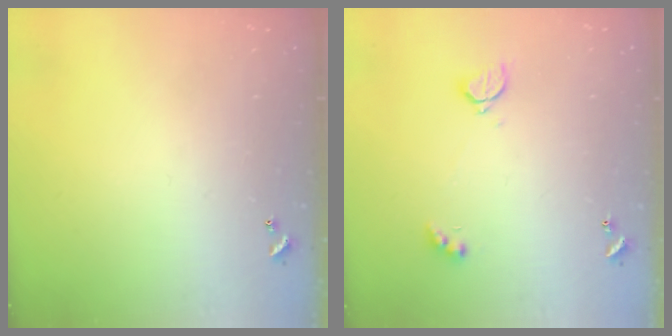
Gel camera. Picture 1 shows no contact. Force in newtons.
{"total": 2.6, "press": 2.5, "slide": 0.7}